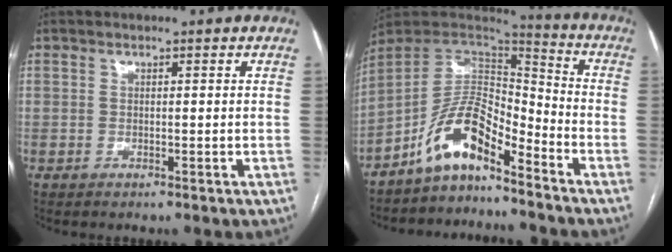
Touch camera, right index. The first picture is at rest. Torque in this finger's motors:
{"motor_torque": [1.16, -0.97, 0.75, 0.17]}